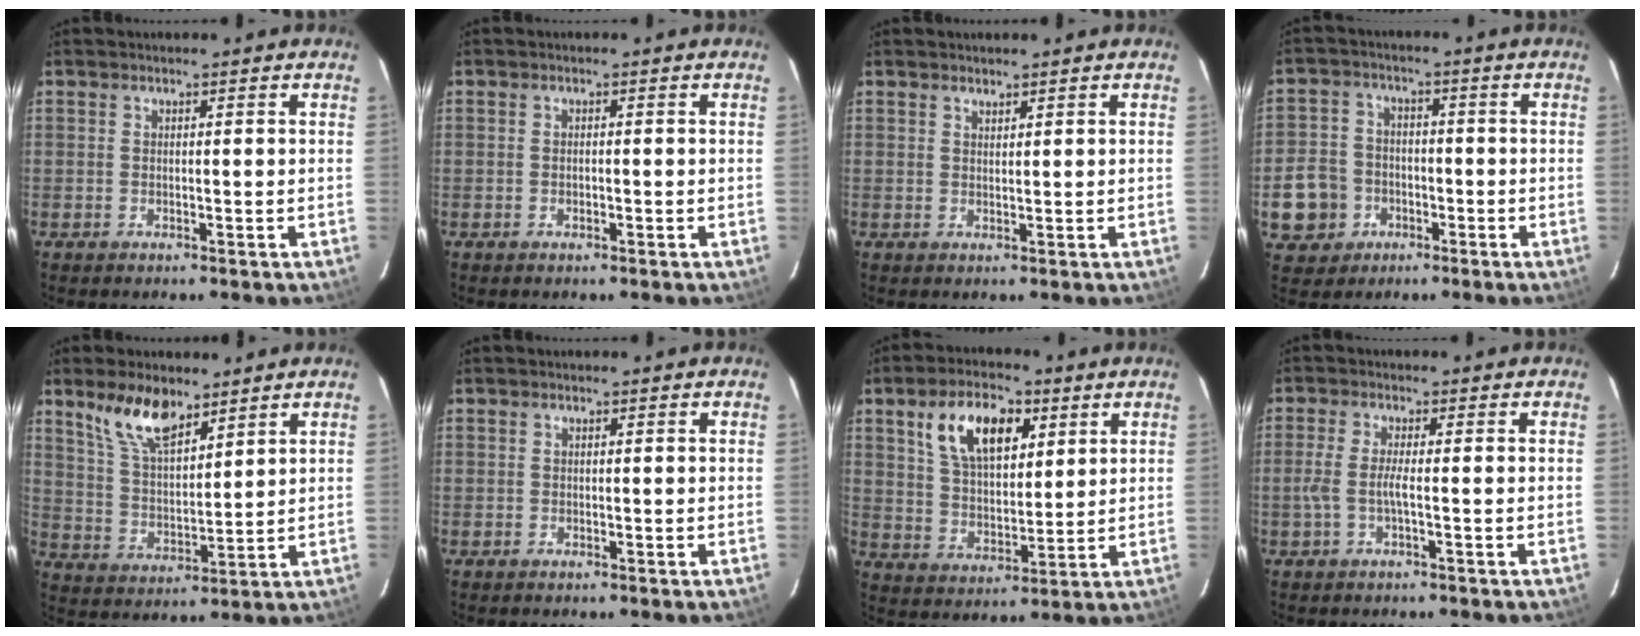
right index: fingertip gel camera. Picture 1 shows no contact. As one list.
[{"total": 0.6, "force": [-0.3, 0.4, 0.3], "torque": [-0.006, 0.001, -0.005]}, {"total": 1.1, "force": [1.0, 0.3, 0.2], "torque": [-0.004, 0.001, 0.019]}, {"total": 9.5, "force": [-3.0, 8.6, 2.8], "torque": [-0.091, 0.017, -0.043]}, {"total": 10.0, "force": [7.2, 3.7, 5.9], "torque": [-0.110, 0.009, 0.146]}, {"total": 0.6, "force": [0.0, 0.5, -0.1], "torque": [0.004, 0.003, 0.001]}, {"total": 12.9, "force": [6.0, 6.6, 9.2], "torque": [-0.165, 0.020, 0.112]}, {"total": 3.1, "force": [-1.0, -0.2, 2.9], "torque": [-0.067, -0.001, -0.019]}]